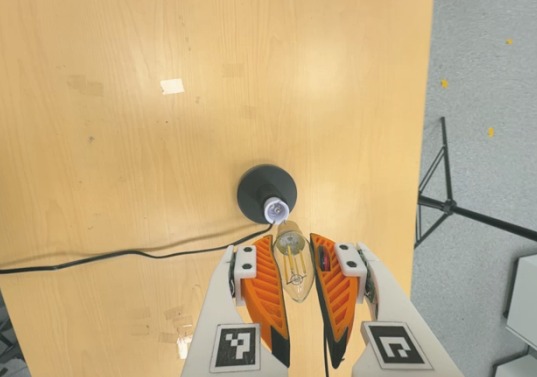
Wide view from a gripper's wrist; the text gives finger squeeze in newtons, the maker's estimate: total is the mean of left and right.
{"total": 20.7, "left": 24.0, "right": 17.3}